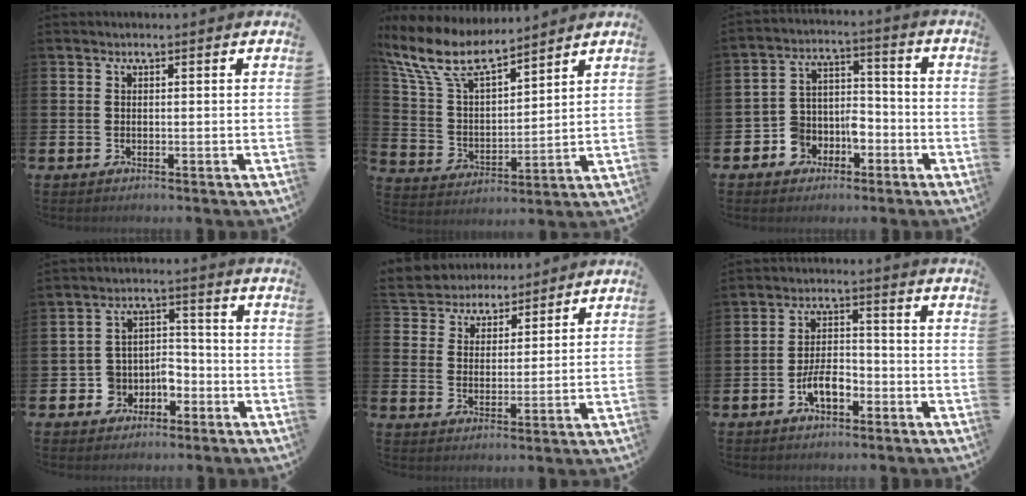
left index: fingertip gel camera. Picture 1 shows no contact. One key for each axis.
{"total": 9.5, "fx": 8.2, "fy": 2.8, "fz": 4.0, "tx": -0.116, "ty": -0.043, "tz": 0.146}
{"total": 5.0, "fx": -2.4, "fy": 4.1, "fz": 1.4, "tx": -0.045, "ty": -0.001, "tz": -0.052}
{"total": 4.9, "fx": -2.6, "fy": 3.9, "fz": 1.5, "tx": -0.038, "ty": 0.011, "tz": -0.051}
{"total": 4.6, "fx": 4.3, "fy": 1.4, "fz": -0.8, "tx": -0.014, "ty": -0.028, "tz": 0.076}
{"total": 4.9, "fx": -2.3, "fy": 2.3, "fz": 3.6, "tx": -0.069, "ty": 0.012, "tz": -0.043}